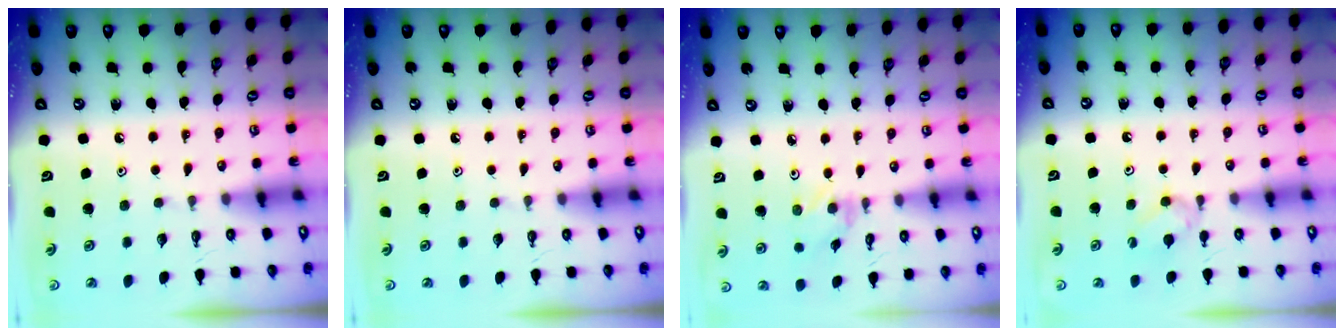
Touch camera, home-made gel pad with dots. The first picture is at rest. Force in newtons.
{"total": 0.0}
{"total": 0.6, "press": 0.6, "slide": 0.2}
{"total": 4.3, "press": 4.3, "slide": 0.7}